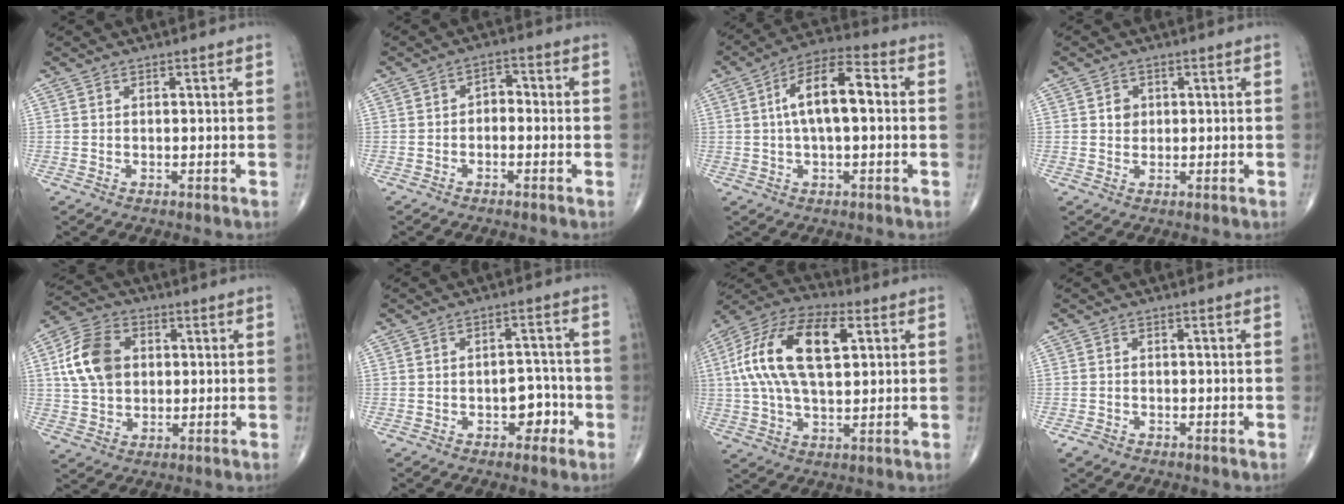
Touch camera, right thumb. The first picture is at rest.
{"total": 3.0, "force": [-0.8, 2.0, 2.1], "torque": [-0.020, 0.020, -0.023]}
{"total": 11.5, "force": [1.2, 4.9, 10.4], "torque": [-0.183, 0.031, 0.011]}
{"total": 2.3, "force": [0.5, 2.1, 1.0], "torque": [-0.002, 0.001, 0.008]}
{"total": 11.5, "force": [1.9, 8.4, 7.7], "torque": [-0.130, 0.011, 0.033]}
{"total": 5.1, "force": [-2.1, 3.3, 3.3], "torque": [-0.017, 0.026, -0.031]}
{"total": 19.1, "force": [4.1, 9.5, 16.0], "torque": [-0.310, 0.020, 0.064]}
{"total": 1.5, "force": [-1.1, 0.9, 0.5], "torque": [-0.009, 0.002, -0.021]}